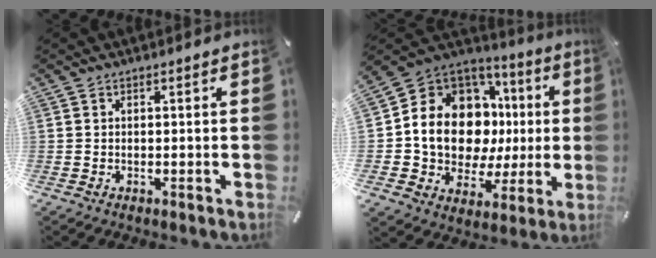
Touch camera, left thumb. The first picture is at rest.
{"total": 16.7, "force": [2.6, 12.8, 10.3], "torque": [-0.200, -0.046, 0.049]}